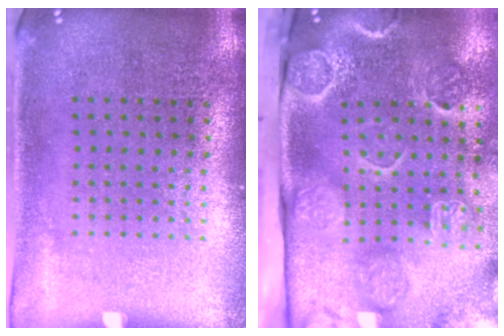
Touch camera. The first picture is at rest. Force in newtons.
{"total": 4.6, "press": 3.3, "slide": 3.2}